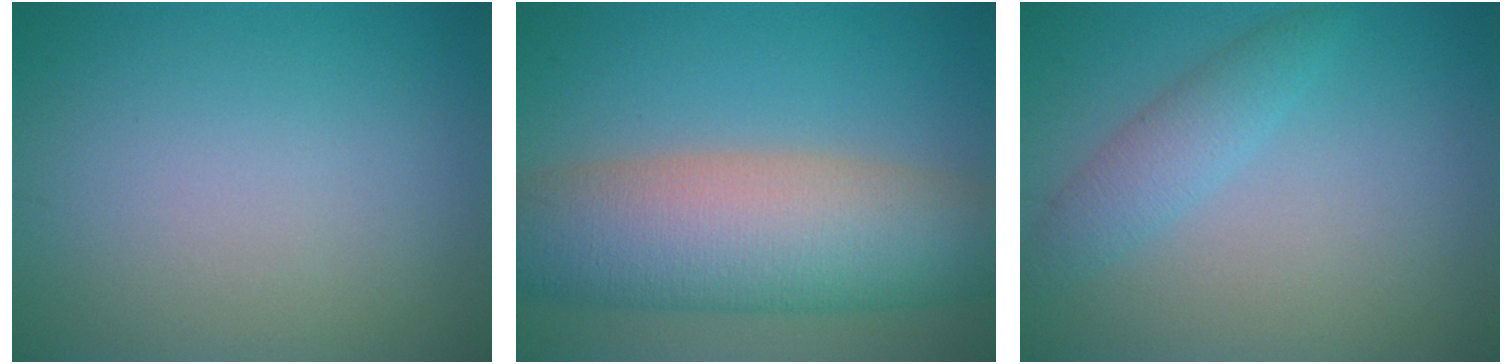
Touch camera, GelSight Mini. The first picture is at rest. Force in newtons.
{"total": 11.0, "press": 10.9, "slide": 0.8}
{"total": 2.5, "press": 2.5, "slide": 0.2}